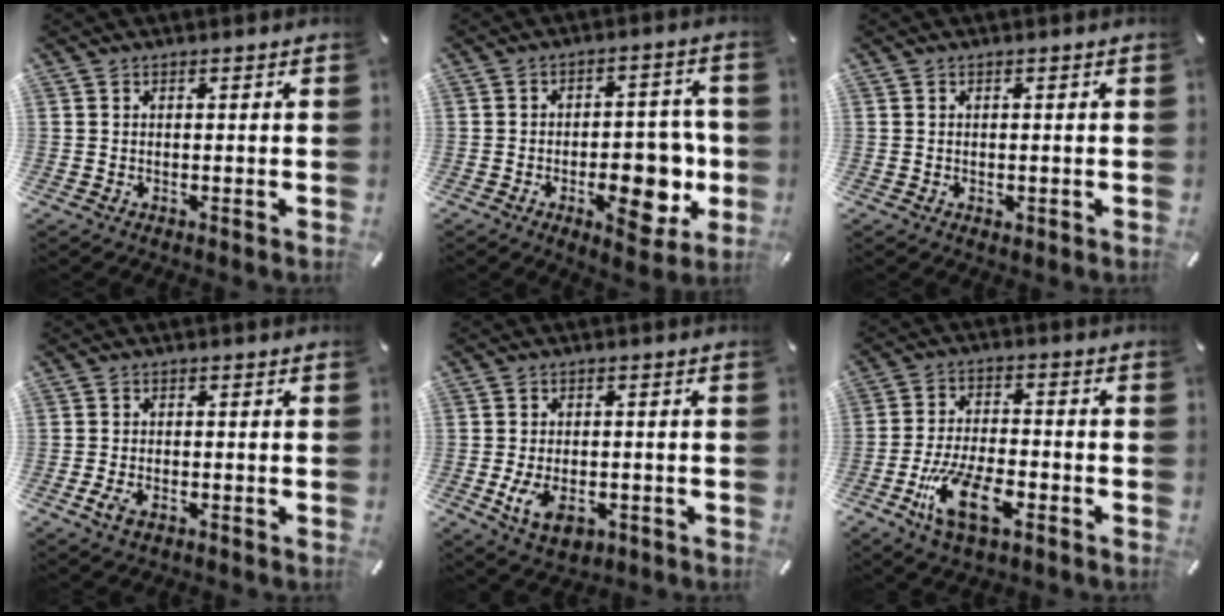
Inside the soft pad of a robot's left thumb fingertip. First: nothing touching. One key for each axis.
{"total": 14.5, "fx": -3.7, "fy": 8.0, "fz": 11.6, "tx": -0.133, "ty": 0.009, "tz": -0.053}
{"total": 0.7, "fx": -0.1, "fy": 0.6, "fz": 0.4, "tx": -0.008, "ty": 0.000, "tz": -0.001}
{"total": 2.9, "fx": -1.3, "fy": 1.6, "fz": 2.0, "tx": -0.049, "ty": -0.002, "tz": -0.026}
{"total": 7.0, "fx": -2.3, "fy": 4.3, "fz": 5.1, "tx": -0.113, "ty": 0.002, "tz": -0.041}
{"total": 13.3, "fx": -6.1, "fy": 6.3, "fz": 10.0, "tx": -0.214, "ty": 0.012, "tz": -0.110}